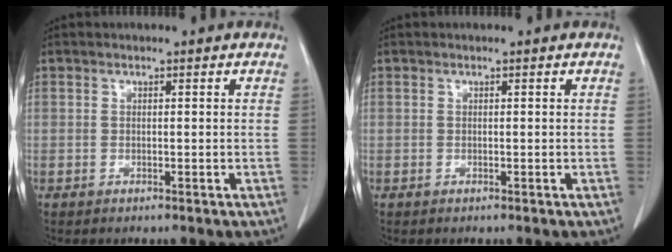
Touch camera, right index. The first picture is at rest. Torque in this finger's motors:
{"motor_torque": [0.01, -0.01, 0.00, 0.00]}